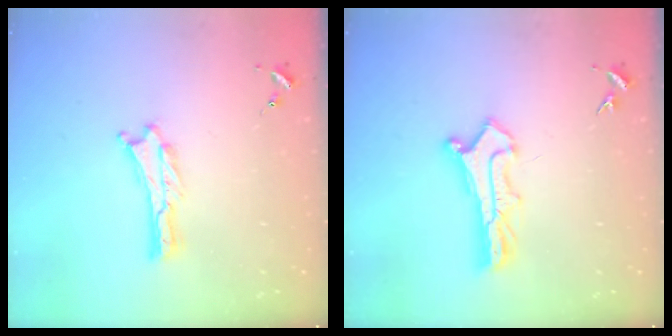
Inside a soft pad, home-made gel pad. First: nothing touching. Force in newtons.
{"total": 2.9, "press": 2.9, "slide": 0.3}